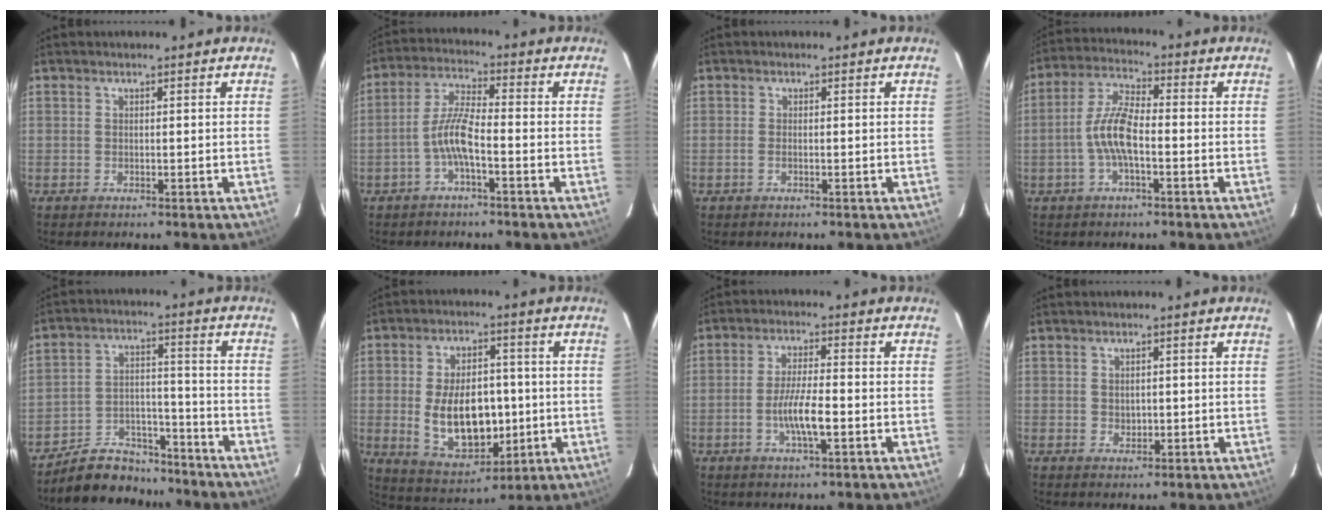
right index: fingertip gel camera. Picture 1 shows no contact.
{"total": 6.2, "force": [-2.6, 1.0, 5.5], "torque": [-0.120, 0.012, -0.050]}
{"total": 1.0, "force": [-0.3, 0.2, 0.9], "torque": [-0.019, 0.000, -0.007]}
{"total": 7.9, "force": [-2.1, 2.4, 7.3], "torque": [-0.154, 0.011, -0.042]}
{"total": 12.1, "force": [-10.8, 4.9, 2.3], "torque": [-0.059, 0.033, -0.168]}
{"total": 14.7, "force": [-1.5, 9.0, 11.6], "torque": [-0.224, -0.003, 0.001]}
{"total": 6.6, "force": [-2.1, 1.0, 6.2], "torque": [-0.120, -0.003, -0.040]}
{"total": 1.6, "force": [0.2, 1.5, 0.6], "torque": [-0.006, 0.001, 0.007]}